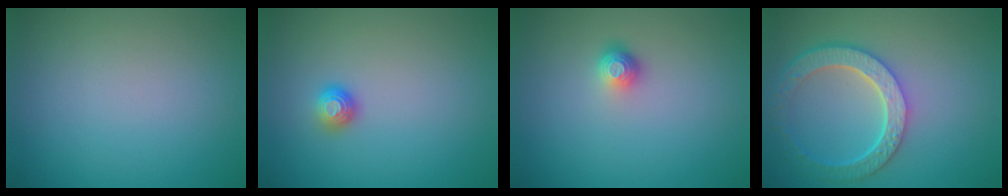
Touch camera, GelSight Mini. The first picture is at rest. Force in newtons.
{"total": 1.3, "press": 1.0, "slide": 0.8}
{"total": 1.5, "press": 1.1, "slide": 1.0}
{"total": 6.0, "press": 4.6, "slide": 3.9}